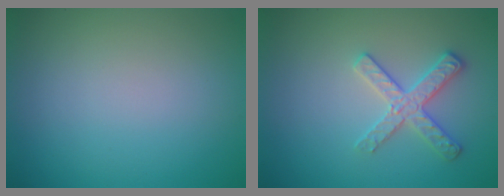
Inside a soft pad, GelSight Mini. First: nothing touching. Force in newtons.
{"total": 2.7, "press": 2.6, "slide": 0.5}